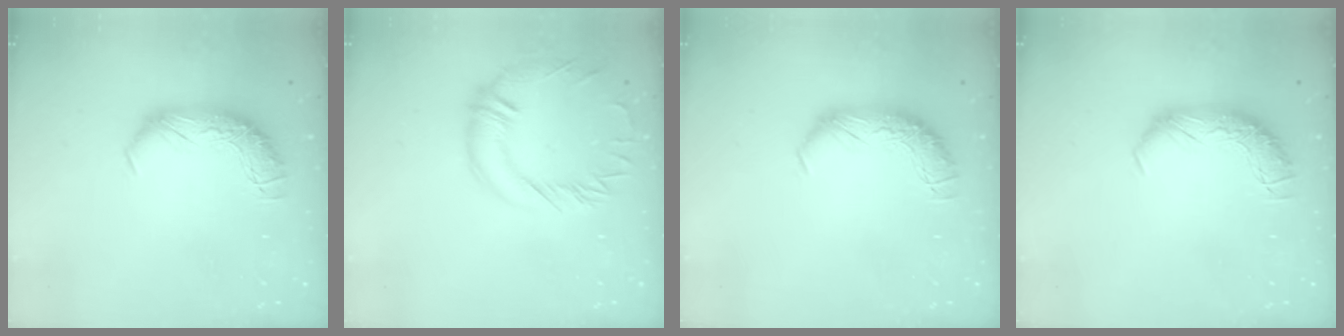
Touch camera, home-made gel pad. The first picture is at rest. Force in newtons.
{"total": 2.3, "press": 2.0, "slide": 1.2}
{"total": 0.0}
{"total": 0.0}